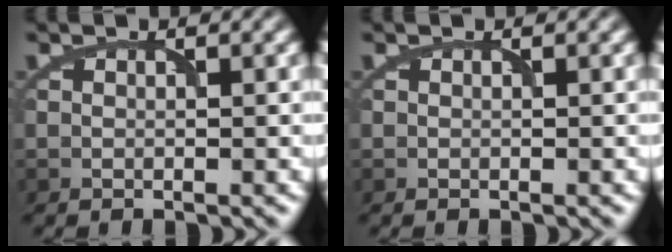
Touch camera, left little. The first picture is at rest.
{"total": 0.0}